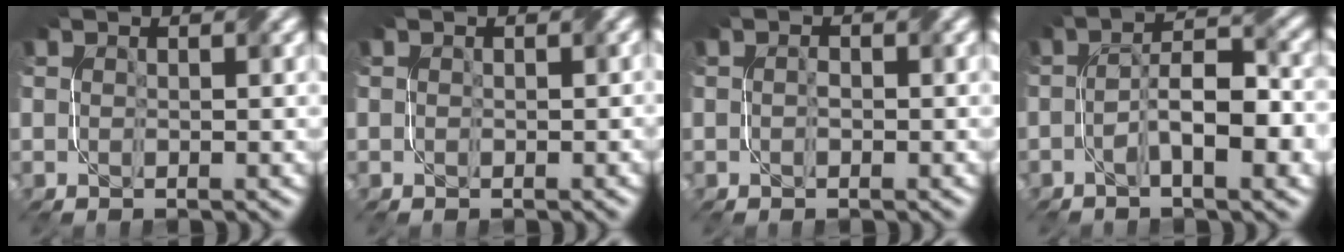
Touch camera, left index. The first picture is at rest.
{"total": 0.0}
{"total": 0.7, "force": [-0.3, 0.4, 0.5], "torque": [-0.008, 0.001, -0.005]}
{"total": 6.3, "force": [-1.9, 1.9, 5.7], "torque": [-0.094, 0.007, -0.033]}